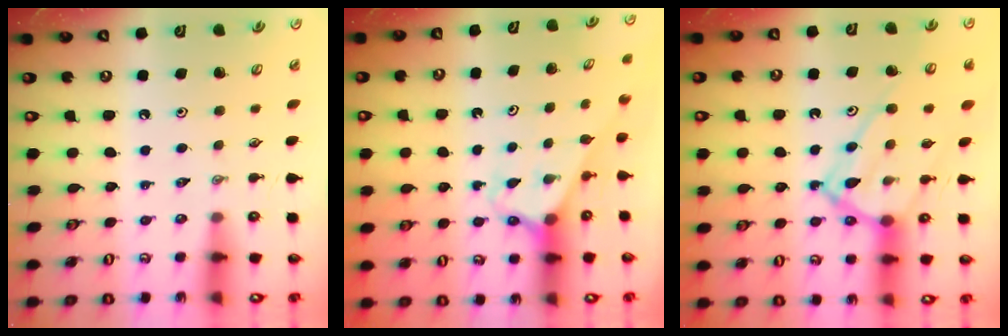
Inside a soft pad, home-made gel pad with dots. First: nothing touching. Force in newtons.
{"total": 2.6, "press": 2.6, "slide": 0.2}
{"total": 14.6, "press": 14.5, "slide": 1.3}